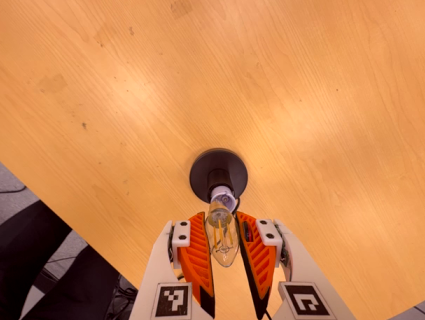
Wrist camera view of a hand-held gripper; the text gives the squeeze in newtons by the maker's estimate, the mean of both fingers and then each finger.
{"total": 13.1, "left": 13.6, "right": 12.6}